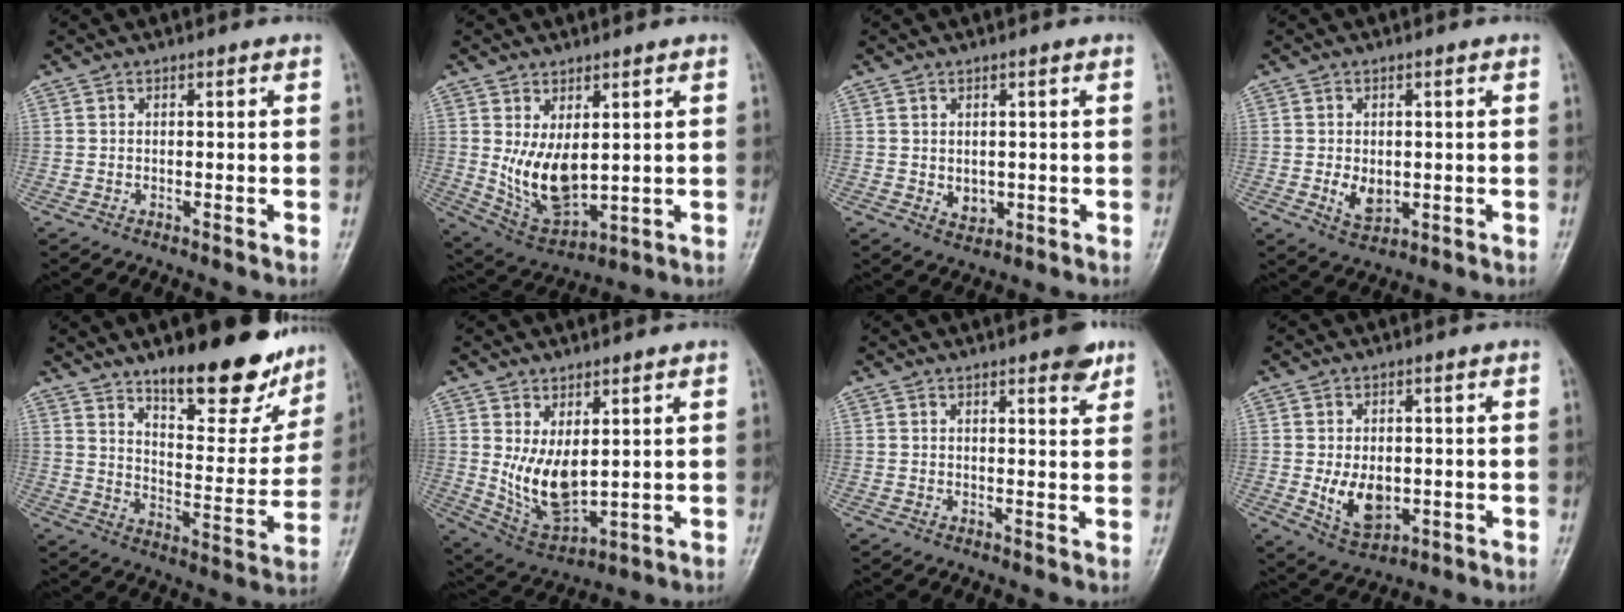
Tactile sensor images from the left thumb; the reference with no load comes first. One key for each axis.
{"total": 11.0, "fx": 1.2, "fy": 6.1, "fz": 9.1, "tx": -0.145, "ty": -0.025, "tz": 0.044}
{"total": 2.9, "fx": -0.1, "fy": 2.3, "fz": 1.9, "tx": -0.019, "ty": -0.004, "tz": 0.009}
{"total": 4.4, "fx": -0.4, "fy": 3.0, "fz": 3.2, "tx": -0.046, "ty": -0.007, "tz": 0.002}
{"total": 19.9, "fx": 14.0, "fy": 7.1, "fz": 12.2, "tx": -0.117, "ty": -0.088, "tz": 0.209}
{"total": 9.9, "fx": 1.7, "fy": 5.1, "fz": 8.3, "tx": -0.136, "ty": -0.029, "tz": 0.054}
{"total": 4.1, "fx": 2.7, "fy": 1.1, "fz": 2.9, "tx": -0.029, "ty": -0.014, "tz": 0.031}
{"total": 7.6, "fx": -0.8, "fy": 5.0, "fz": 5.7, "tx": -0.080, "ty": -0.011, "tz": -0.001}